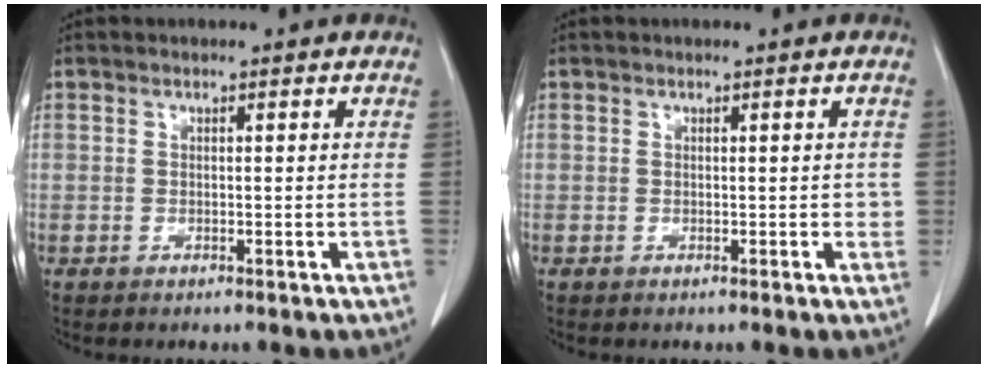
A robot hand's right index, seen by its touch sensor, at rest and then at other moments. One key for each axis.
{"total": 1.2, "fx": 0.0, "fy": 0.9, "fz": 0.8, "tx": -0.003, "ty": 0.006, "tz": 0.000}